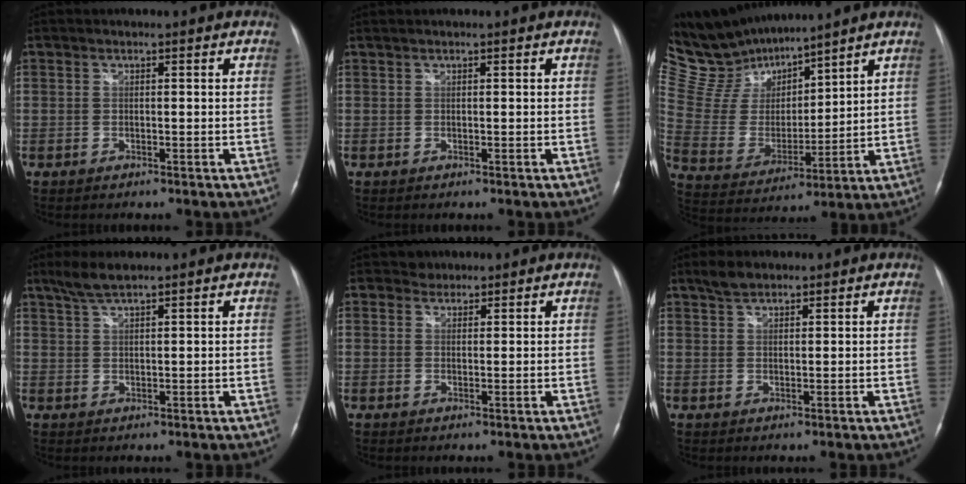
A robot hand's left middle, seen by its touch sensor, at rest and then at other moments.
{"total": 0.0}
{"total": 13.1, "force": [12.5, 3.1, 2.8], "torque": [-0.081, 0.012, 0.260]}
{"total": 3.5, "force": [2.8, 0.4, 2.0], "torque": [-0.049, 0.009, 0.059]}
{"total": 1.8, "force": [1.2, 1.3, -0.4], "torque": [0.013, 0.004, 0.012]}
{"total": 2.8, "force": [2.3, 1.3, 1.2], "torque": [-0.026, 0.009, 0.041]}